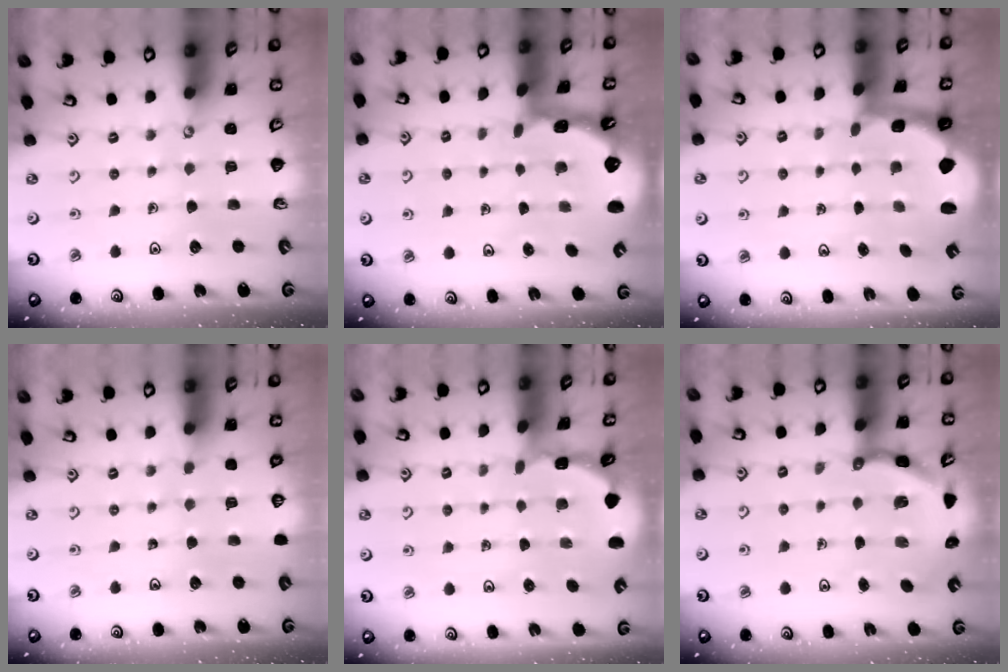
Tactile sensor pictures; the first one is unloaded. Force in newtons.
{"total": 1.4, "press": 1.4, "slide": 0.1}
{"total": 2.4, "press": 1.1, "slide": 2.1}
{"total": 0.0}
{"total": 1.1, "press": 1.1, "slide": 0.2}
{"total": 4.3, "press": 3.9, "slide": 2.0}